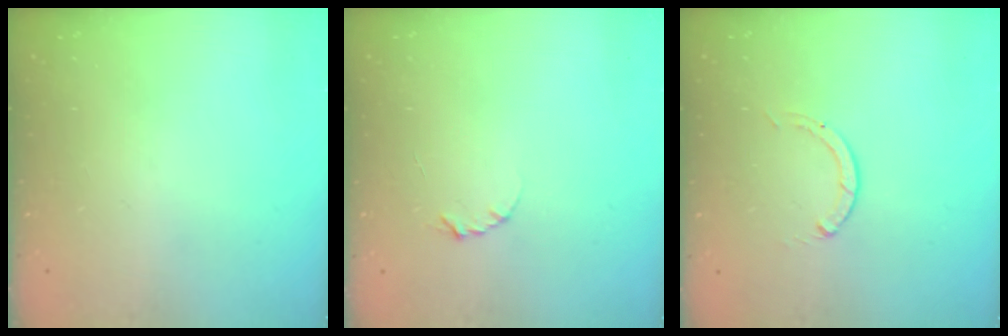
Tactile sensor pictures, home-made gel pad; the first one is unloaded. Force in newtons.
{"total": 2.3, "press": 2.3, "slide": 0.4}
{"total": 0.0}